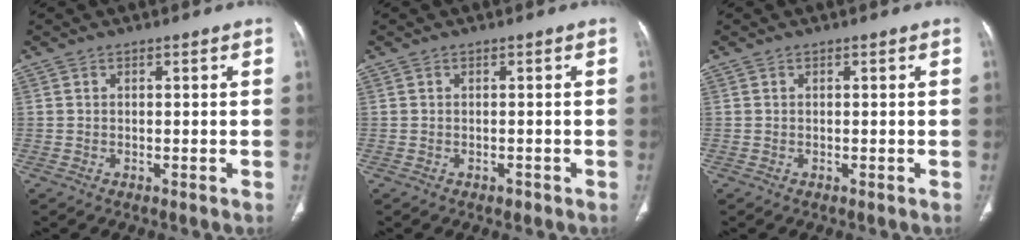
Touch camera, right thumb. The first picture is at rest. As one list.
[{"total": 0.8, "force": [-0.5, 0.6, 0.4], "torque": [-0.003, 0.000, -0.006]}, {"total": 0.0}]